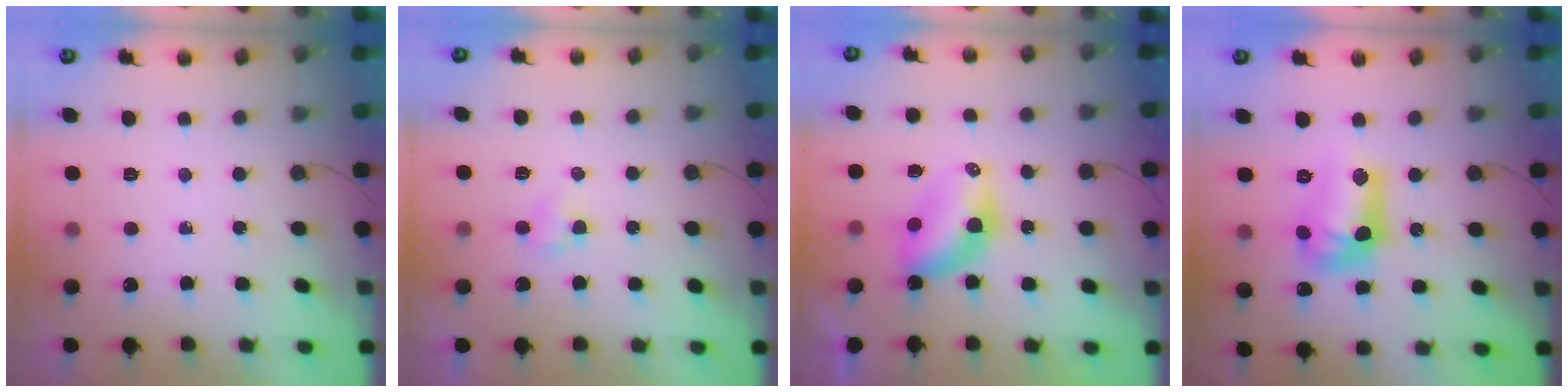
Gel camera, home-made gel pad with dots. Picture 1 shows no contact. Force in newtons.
{"total": 2.6, "press": 2.6, "slide": 0.3}
{"total": 6.6, "press": 6.6, "slide": 0.2}
{"total": 14.2, "press": 13.6, "slide": 4.0}